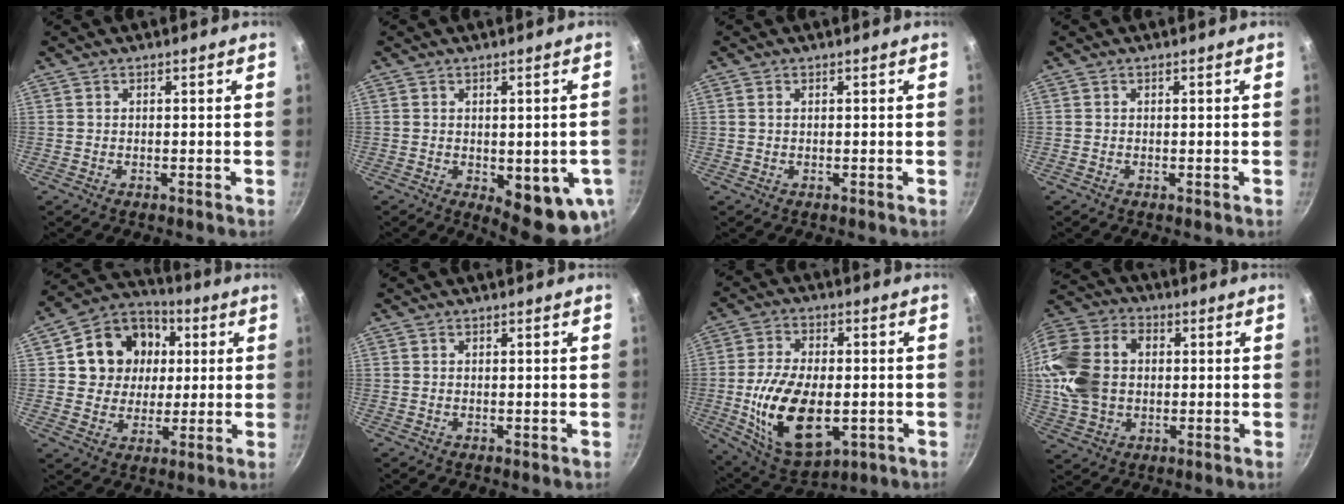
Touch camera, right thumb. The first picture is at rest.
{"total": 12.4, "force": [-3.1, 5.1, 10.9], "torque": [-0.099, -0.015, -0.030]}
{"total": 0.6, "force": [0.2, 0.3, 0.5], "torque": [-0.010, 0.001, 0.003]}
{"total": 0.0}
{"total": 14.9, "force": [3.1, 12.9, 6.7], "torque": [-0.090, 0.016, 0.047]}
{"total": 0.0}
{"total": 18.3, "force": [-3.1, 10.3, 14.8], "torque": [-0.259, 0.002, -0.040]}
{"total": 18.5, "force": [1.5, 13.9, 12.1], "torque": [-0.233, 0.026, 0.023]}